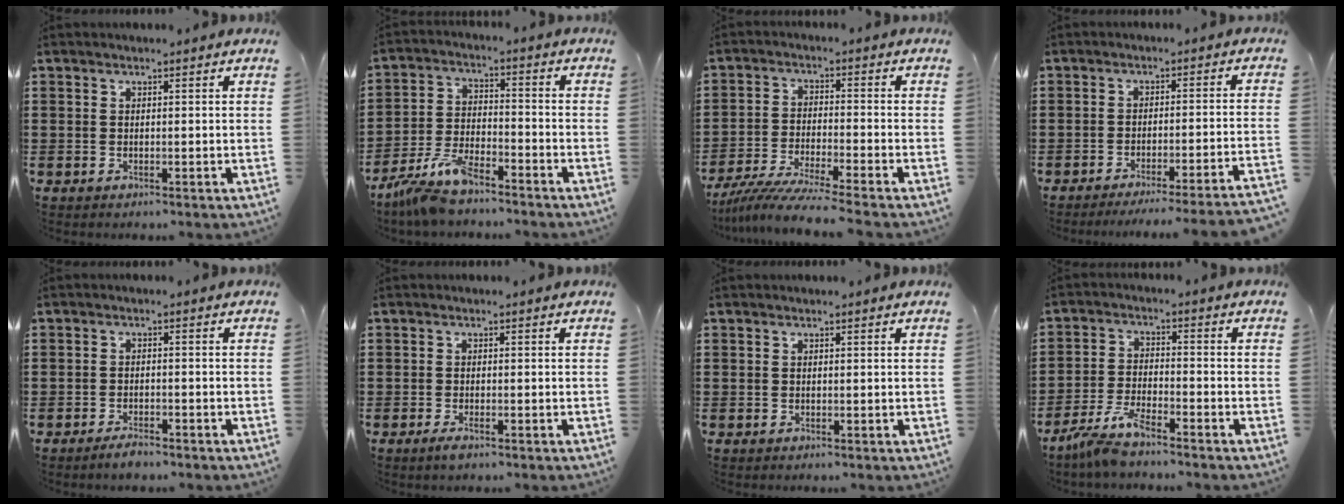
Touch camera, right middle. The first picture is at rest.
{"total": 7.5, "force": [-6.4, 1.5, 3.5], "torque": [-0.087, -0.003, -0.128]}
{"total": 6.4, "force": [-5.9, -0.5, 2.3], "torque": [-0.053, -0.018, -0.117]}
{"total": 3.7, "force": [-3.4, -0.6, 1.4], "torque": [-0.023, -0.007, -0.071]}
{"total": 2.1, "force": [-1.9, 0.5, 0.9], "torque": [-0.017, 0.003, -0.037]}
{"total": 1.4, "force": [-0.7, 0.3, 1.2], "torque": [-0.020, -0.003, -0.012]}
{"total": 0.0}
{"total": 5.7, "force": [-4.8, 0.7, 3.0], "torque": [-0.076, -0.010, -0.096]}